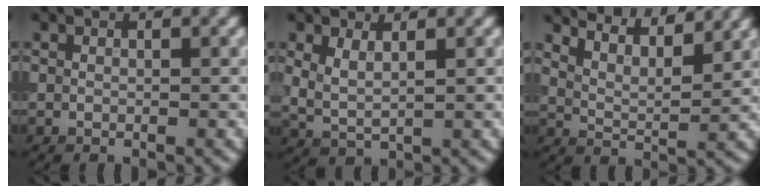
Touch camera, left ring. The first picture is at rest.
{"total": 2.4, "force": [1.1, 0.9, 2.0], "torque": [-0.047, -0.005, 0.025]}
{"total": 8.3, "force": [7.1, 2.1, 3.9], "torque": [-0.058, 0.017, 0.080]}